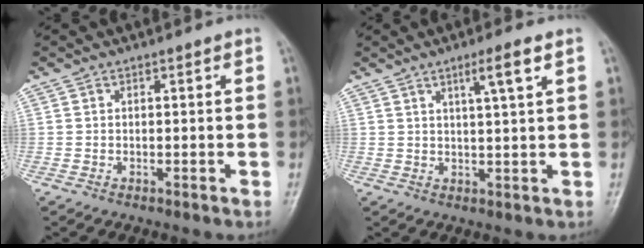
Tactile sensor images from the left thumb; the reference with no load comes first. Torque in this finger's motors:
{"motor_torque": [-0.04, 0.00, -0.18, -0.01, 0.08]}